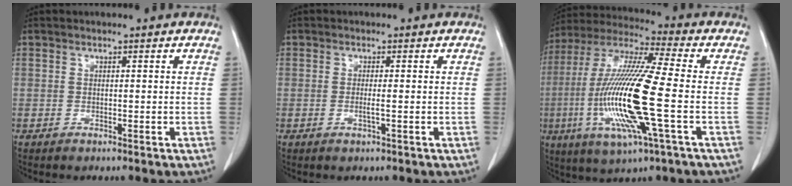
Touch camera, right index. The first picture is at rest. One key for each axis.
{"total": 1.4, "fx": -0.3, "fy": -0.2, "fz": 1.3, "tx": -0.029, "ty": -0.003, "tz": -0.007}
{"total": 19.0, "fx": -3.5, "fy": 0.9, "fz": 18.7, "tx": -0.396, "ty": -0.013, "tz": -0.072}